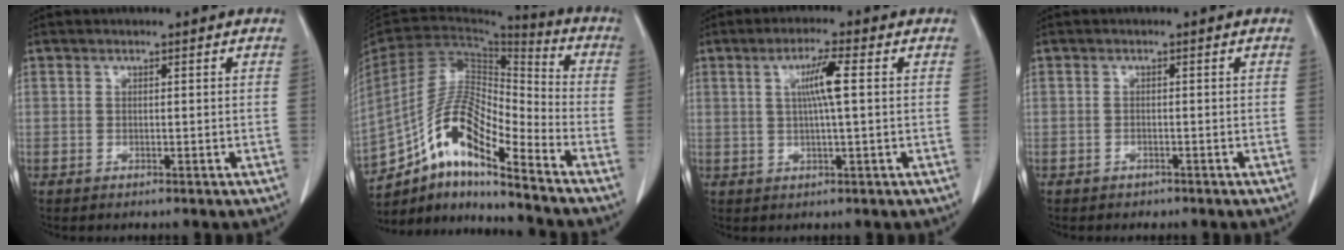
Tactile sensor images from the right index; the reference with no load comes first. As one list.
[{"total": 14.9, "force": [-10.3, 3.1, 10.3], "torque": [-0.200, 0.022, -0.183]}, {"total": 5.1, "force": [0.9, -0.3, 5.0], "torque": [-0.093, 0.002, 0.018]}, {"total": 1.2, "force": [-0.9, 0.7, 0.2], "torque": [-0.015, -0.002, -0.011]}]